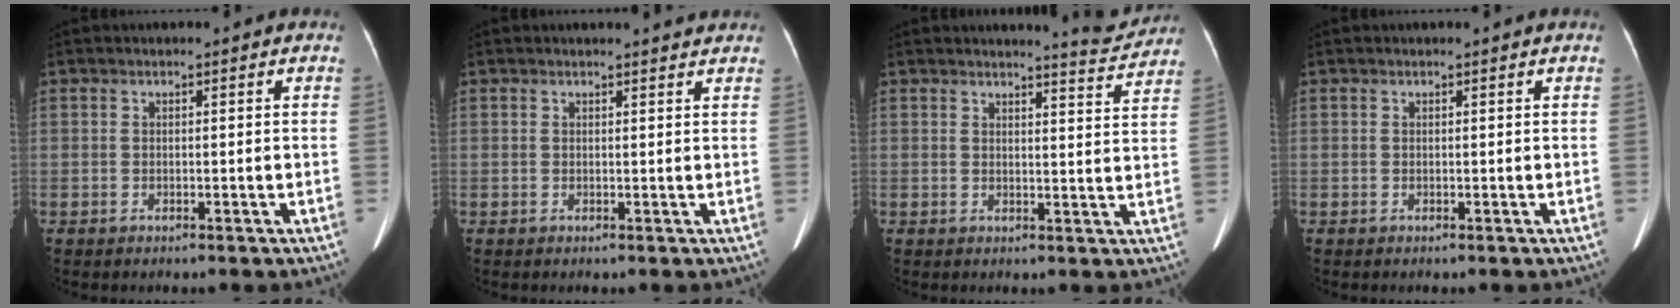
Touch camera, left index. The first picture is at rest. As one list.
[{"total": 2.1, "force": [2.1, 0.0, 0.2], "torque": [-0.009, -0.001, 0.019]}, {"total": 4.7, "force": [4.7, -0.4, 0.1], "torque": [-0.014, -0.026, 0.051]}, {"total": 0.0}]